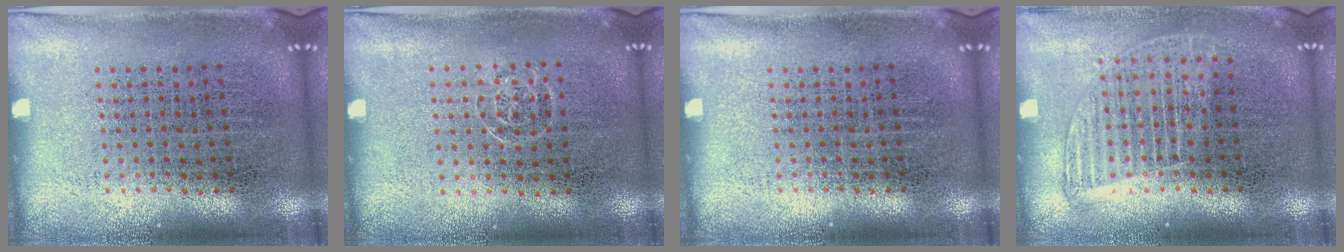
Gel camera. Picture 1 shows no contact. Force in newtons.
{"total": 0.6, "press": 0.5, "slide": 0.3}
{"total": 0.0}
{"total": 1.3, "press": 1.1, "slide": 0.6}